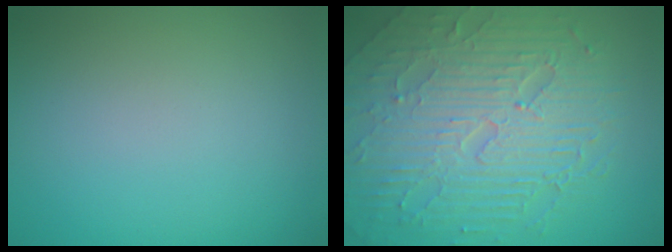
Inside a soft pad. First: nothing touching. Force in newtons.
{"total": 9.8, "press": 6.5, "slide": 7.3}